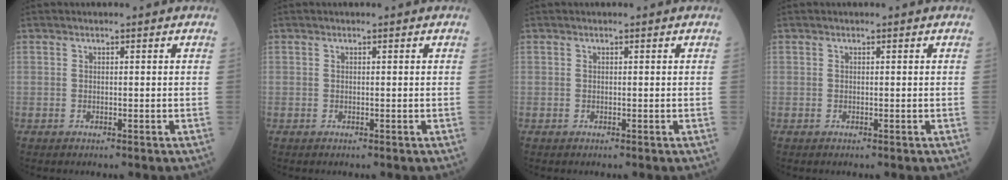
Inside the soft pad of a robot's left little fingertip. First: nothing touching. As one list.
[{"total": 0.0}, {"total": 0.0}, {"total": 0.0}]